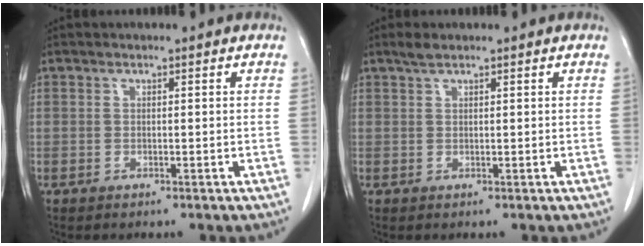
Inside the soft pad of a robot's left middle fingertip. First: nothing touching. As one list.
[{"total": 1.5, "force": [1.2, 0.2, 0.8], "torque": [-0.023, 0.005, 0.027]}]